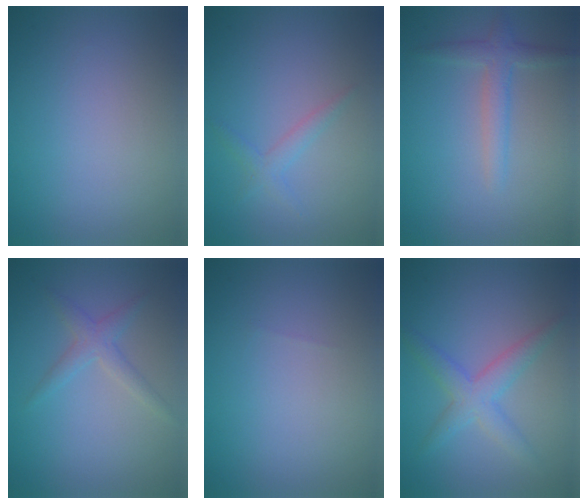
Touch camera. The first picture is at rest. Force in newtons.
{"total": 1.4, "press": 1.4, "slide": 0.0}
{"total": 2.4, "press": 2.4, "slide": 0.1}
{"total": 1.9, "press": 1.9, "slide": 0.1}
{"total": 0.0}
{"total": 3.2, "press": 3.2, "slide": 0.2}